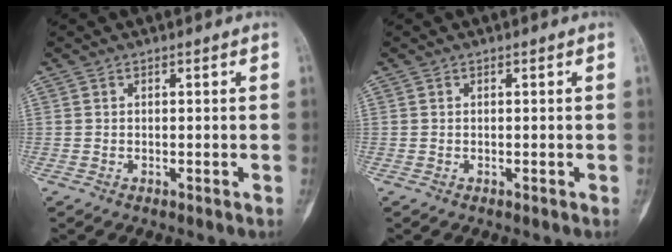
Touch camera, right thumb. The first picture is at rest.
{"total": 0.0}